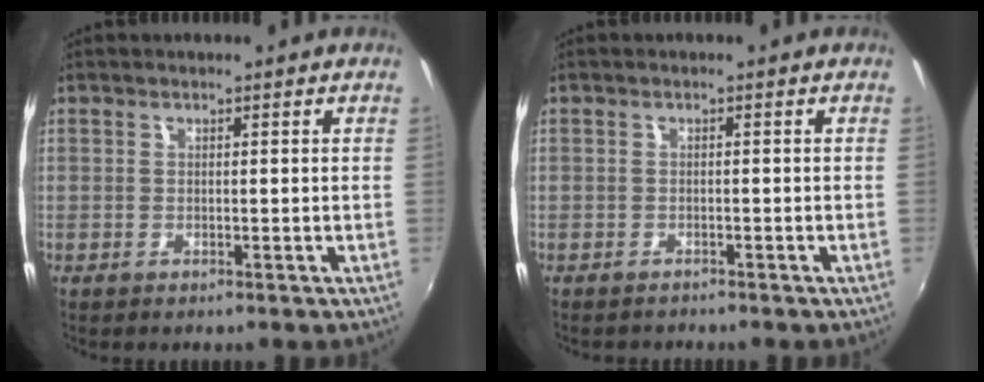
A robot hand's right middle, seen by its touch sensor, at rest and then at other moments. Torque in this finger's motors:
{"motor_torque": [-0.08, -0.07, 0.08, 0.01]}